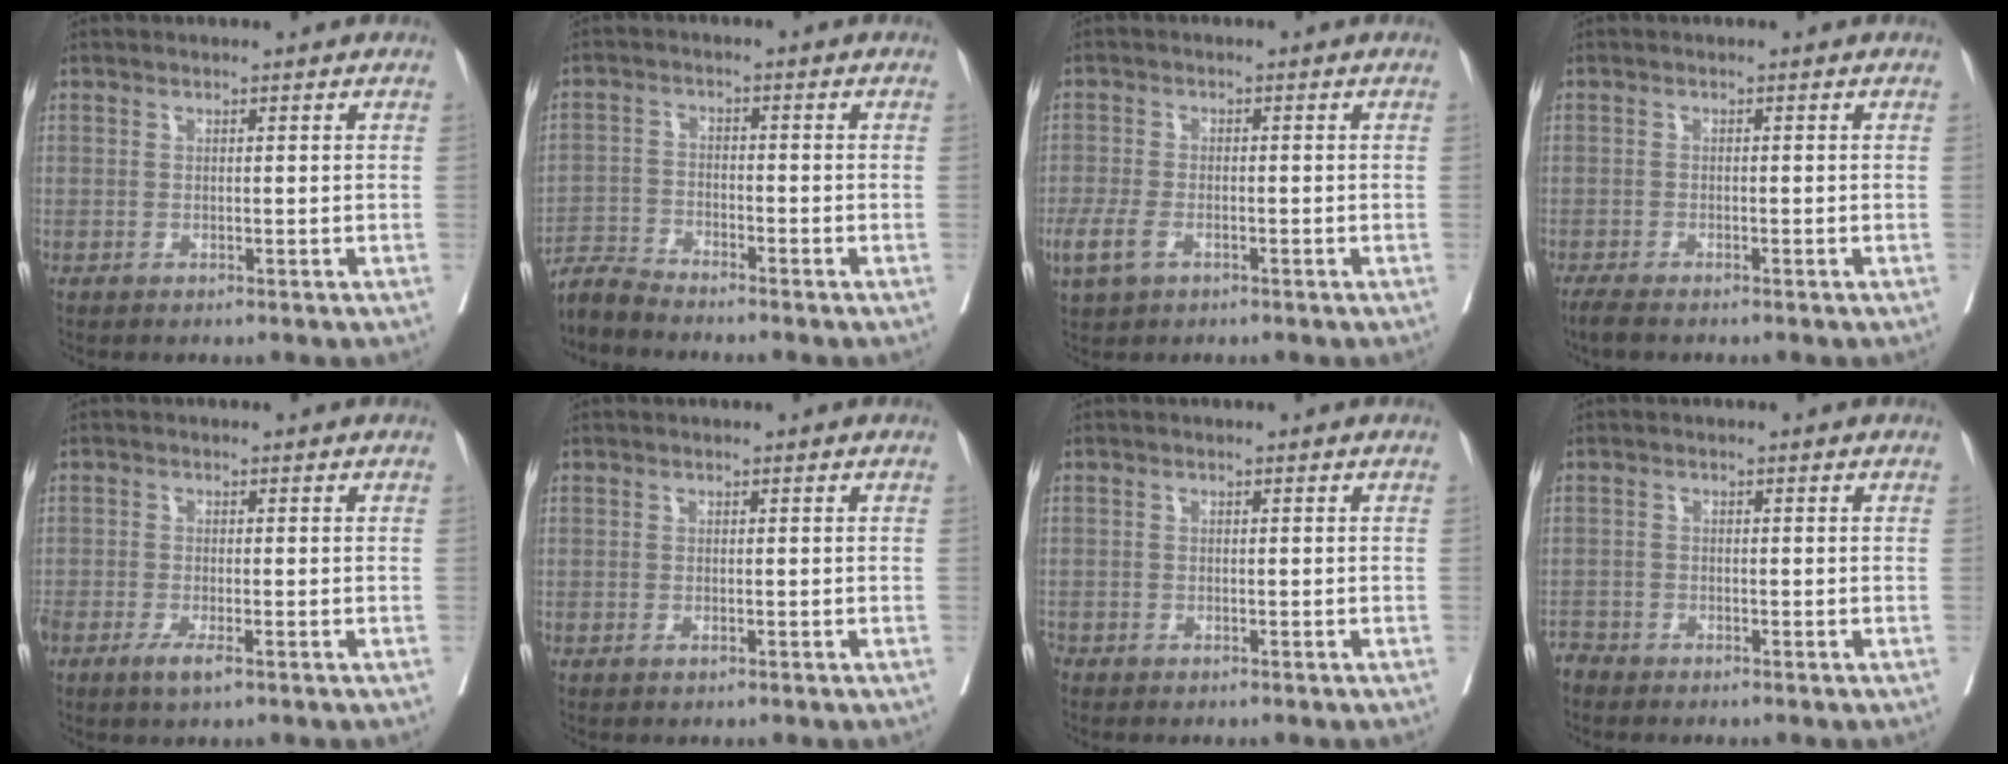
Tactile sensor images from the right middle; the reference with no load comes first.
{"total": 3.7, "force": [-3.7, -0.5, -0.2], "torque": [0.006, -0.016, -0.072]}
{"total": 4.4, "force": [-2.1, 2.3, 3.0], "torque": [-0.073, -0.006, -0.037]}
{"total": 2.6, "force": [-2.2, 0.5, 1.3], "torque": [-0.024, -0.007, -0.035]}
{"total": 3.2, "force": [-1.9, 0.8, 2.5], "torque": [-0.045, -0.004, -0.033]}
{"total": 0.7, "force": [-0.4, 0.3, 0.5], "torque": [-0.009, 0.000, -0.006]}
{"total": 1.5, "force": [-1.1, 1.0, 0.0], "torque": [-0.006, 0.004, -0.022]}
{"total": 1.7, "force": [-1.6, 0.3, -0.5], "torque": [0.011, -0.003, -0.034]}